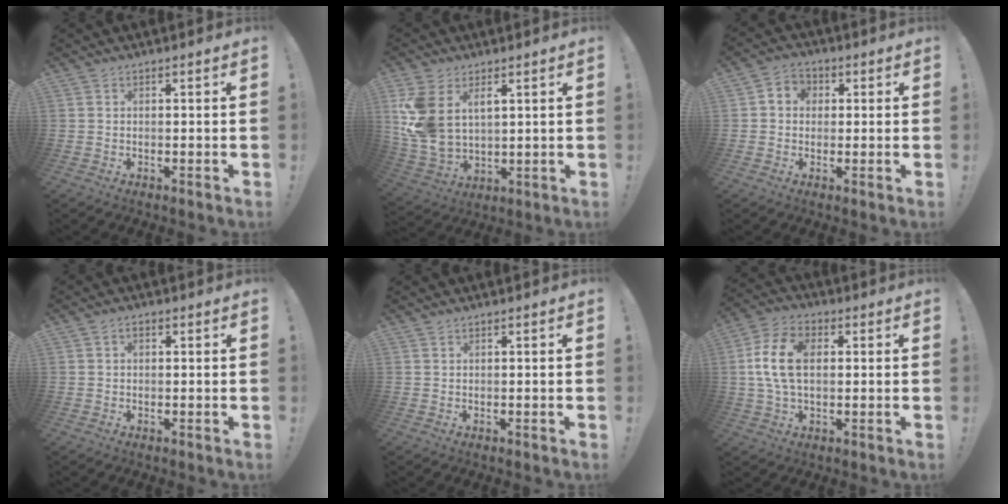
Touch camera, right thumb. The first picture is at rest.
{"total": 12.5, "force": [4.9, 8.3, 8.0], "torque": [-0.171, -0.027, 0.094]}
{"total": 4.7, "force": [-0.1, 4.3, 1.8], "torque": [-0.027, 0.008, 0.000]}
{"total": 1.3, "force": [0.0, 0.9, 0.9], "torque": [-0.019, 0.005, 0.000]}
{"total": 0.0}
{"total": 13.1, "force": [1.8, 8.2, 10.1], "torque": [-0.198, 0.006, 0.034]}